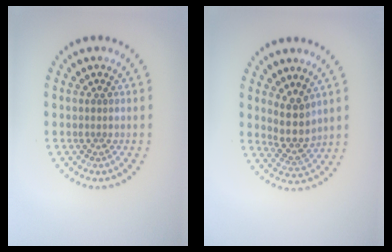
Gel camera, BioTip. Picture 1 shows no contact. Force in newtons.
{"total": 3.0, "press": 2.3, "slide": 1.8}